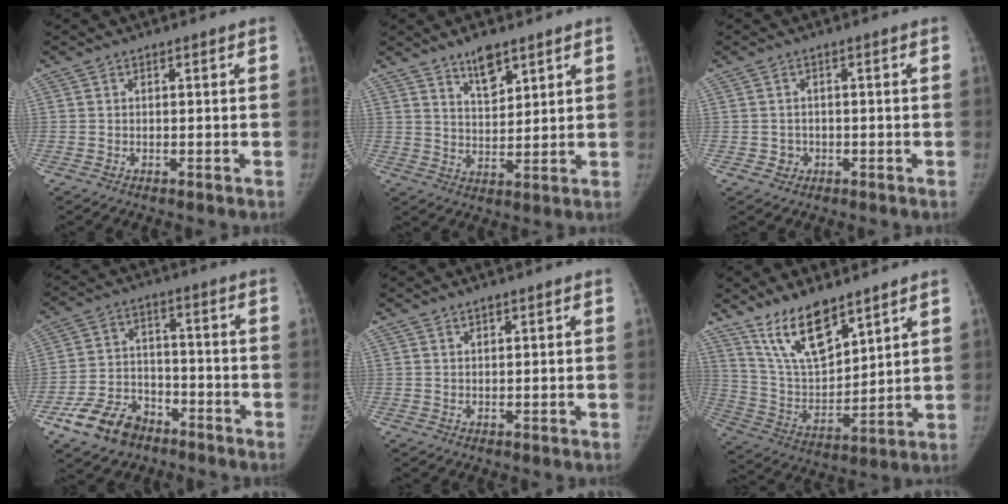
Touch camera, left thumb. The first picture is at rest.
{"total": 6.5, "force": [4.6, 2.6, 3.8], "torque": [-0.047, -0.035, 0.081]}
{"total": 2.0, "force": [-0.6, 1.9, 0.4], "torque": [0.003, 0.007, -0.008]}
{"total": 10.8, "force": [-7.0, 6.9, 4.5], "torque": [-0.068, 0.041, -0.125]}
{"total": 1.1, "force": [0.8, 0.4, 0.6], "torque": [-0.006, -0.005, 0.014]}
{"total": 14.3, "force": [10.1, 5.5, 8.5], "torque": [-0.125, -0.061, 0.205]}